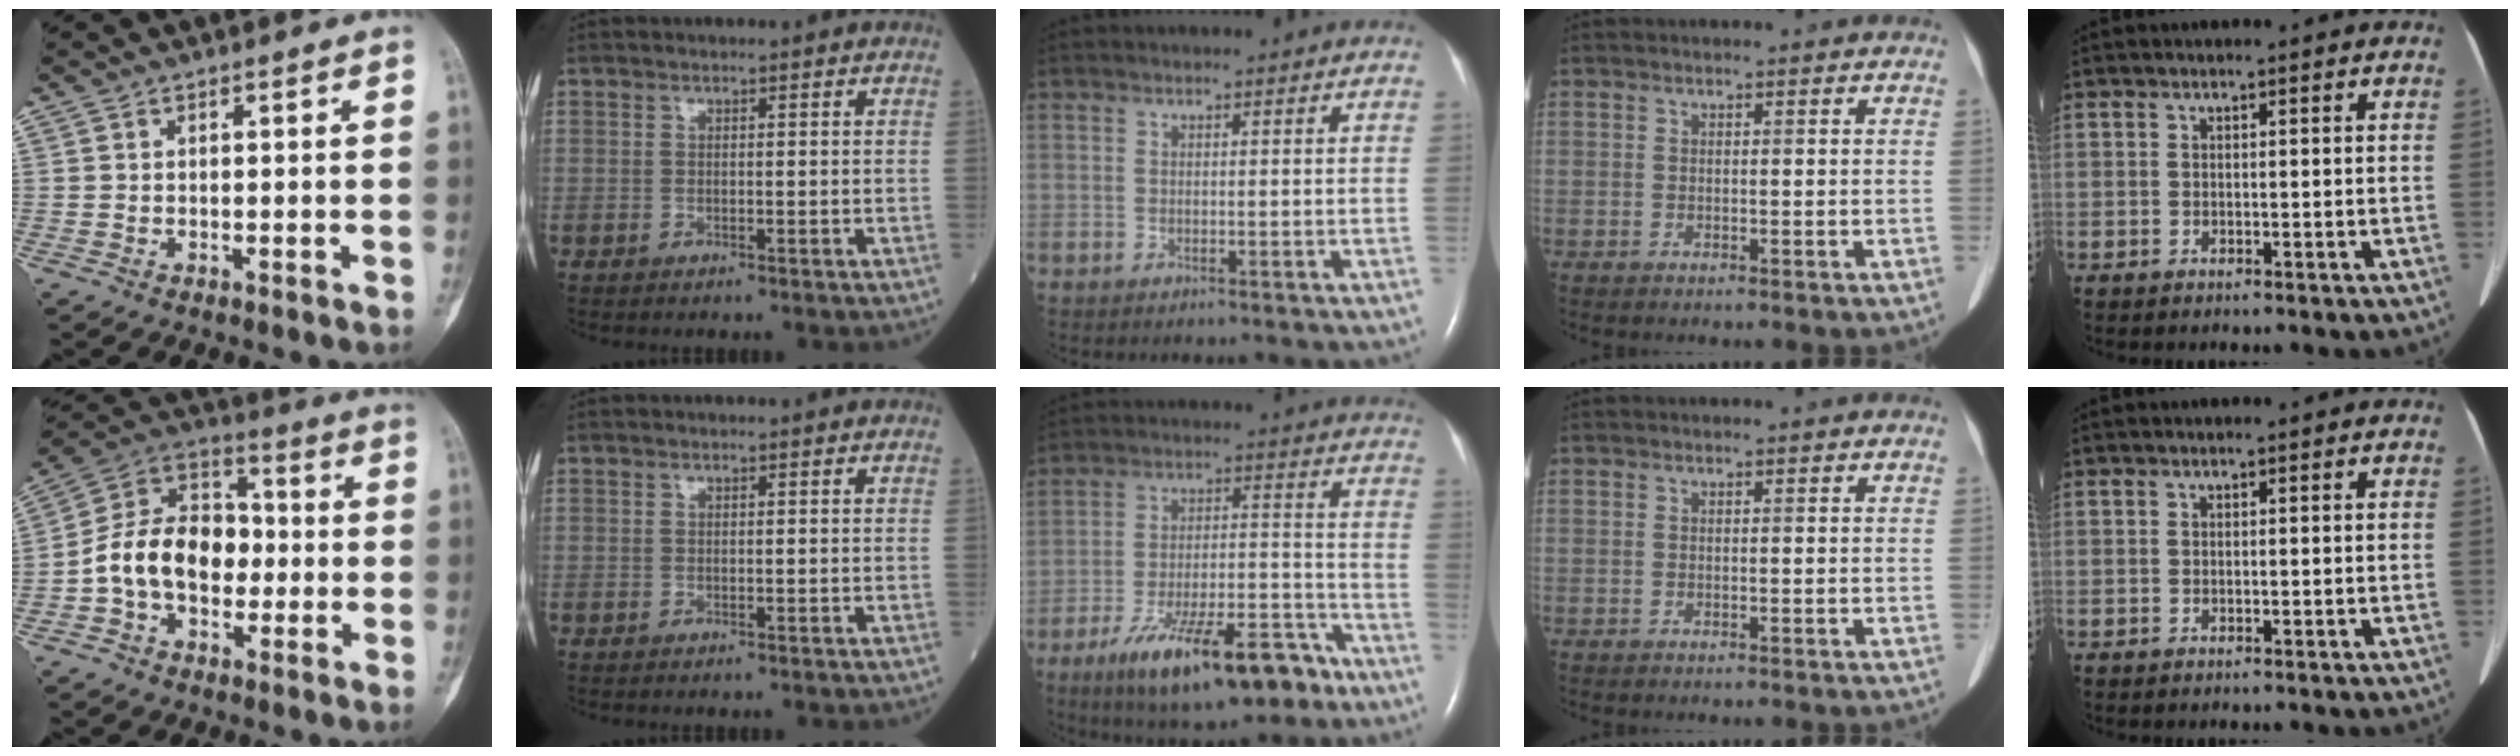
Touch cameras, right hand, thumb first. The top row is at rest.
{"thumb": {"total": 14.8, "force": [-2.2, 10.5, 10.2], "torque": [-0.156, 0.046, -0.048]}, "middle": {"total": 17.4, "force": [-11.3, 5.2, 12.2], "torque": [-0.179, 0.007, -0.178]}}